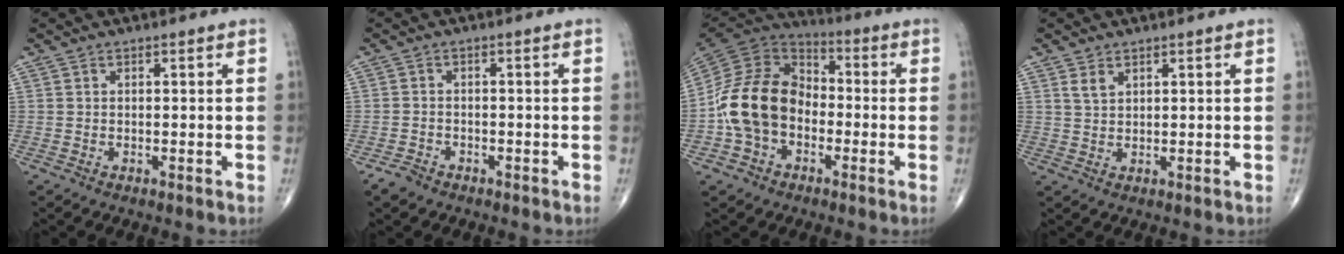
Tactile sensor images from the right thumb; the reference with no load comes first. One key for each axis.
{"total": 2.4, "fx": -1.8, "fy": 1.5, "fz": 0.7, "tx": -0.018, "ty": 0.006, "tz": -0.029}
{"total": 16.5, "fx": -3.3, "fy": 12.2, "fz": 10.6, "tx": -0.186, "ty": 0.047, "tz": -0.071}
{"total": 2.2, "fx": 1.4, "fy": 1.3, "fz": 1.3, "tx": -0.022, "ty": -0.004, "tz": 0.033}